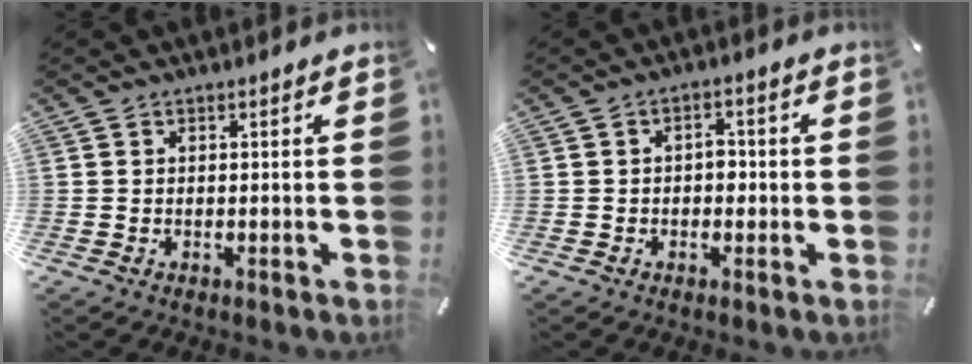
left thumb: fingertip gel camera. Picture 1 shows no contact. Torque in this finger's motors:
{"motor_torque": [-0.01, -0.10, 0.09, 0.20, -0.02]}